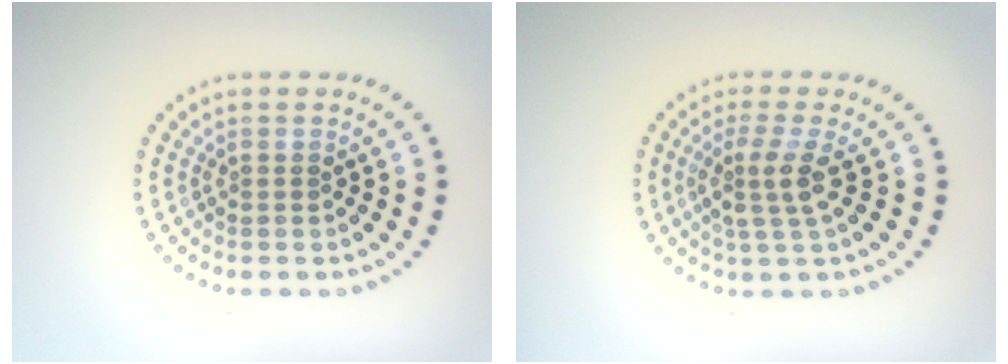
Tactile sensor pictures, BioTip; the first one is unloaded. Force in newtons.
{"total": 2.8, "press": 2.2, "slide": 1.7}